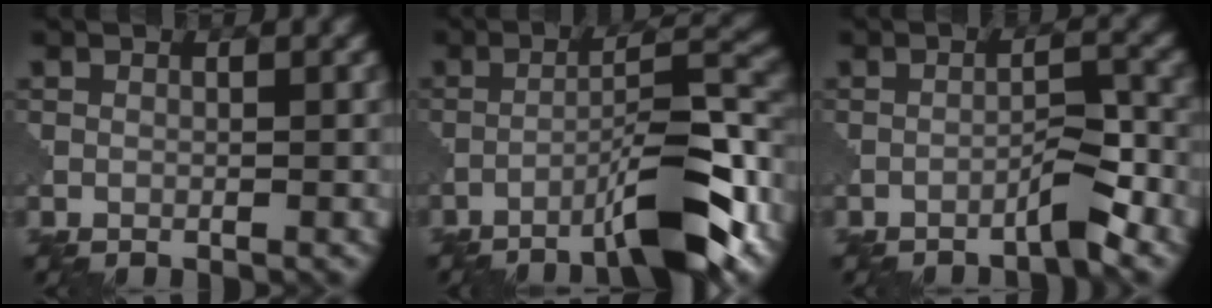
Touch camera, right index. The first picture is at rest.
{"total": 8.9, "force": [-5.5, 1.4, 6.8], "torque": [-0.101, 0.018, -0.090]}
{"total": 2.3, "force": [-1.8, 0.1, 1.4], "torque": [-0.021, 0.012, -0.032]}